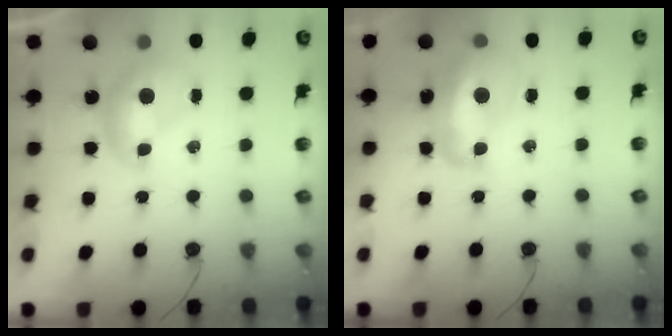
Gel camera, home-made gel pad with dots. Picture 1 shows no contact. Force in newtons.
{"total": 6.8, "press": 6.7, "slide": 1.2}